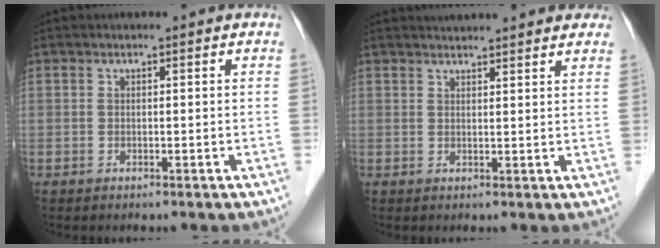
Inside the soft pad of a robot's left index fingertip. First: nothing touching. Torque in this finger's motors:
{"motor_torque": [0.27, -0.75, 0.69, 0.13]}